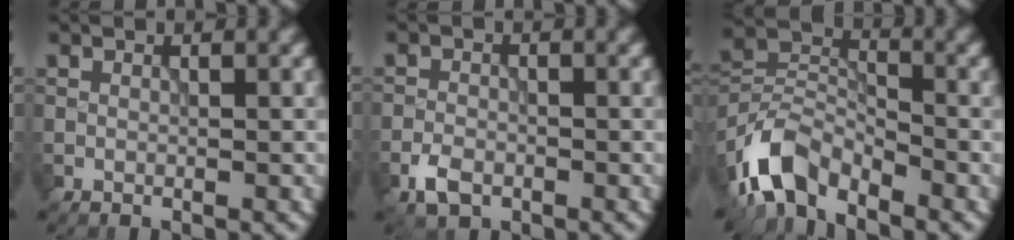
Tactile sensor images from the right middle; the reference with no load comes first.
{"total": 2.6, "force": [-1.6, 1.6, 1.4], "torque": [-0.027, -0.001, -0.035]}
{"total": 6.8, "force": [-4.9, 3.2, 3.5], "torque": [-0.063, 0.000, -0.109]}